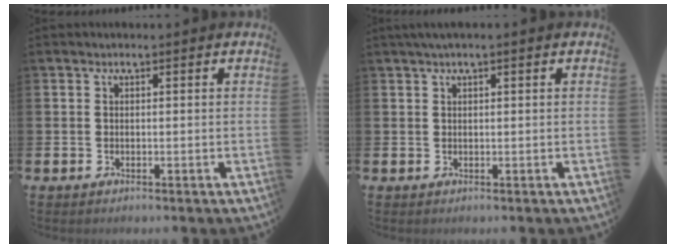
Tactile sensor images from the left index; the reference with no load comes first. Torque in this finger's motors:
{"motor_torque": [0.46, -0.73, 0.76, 0.21]}